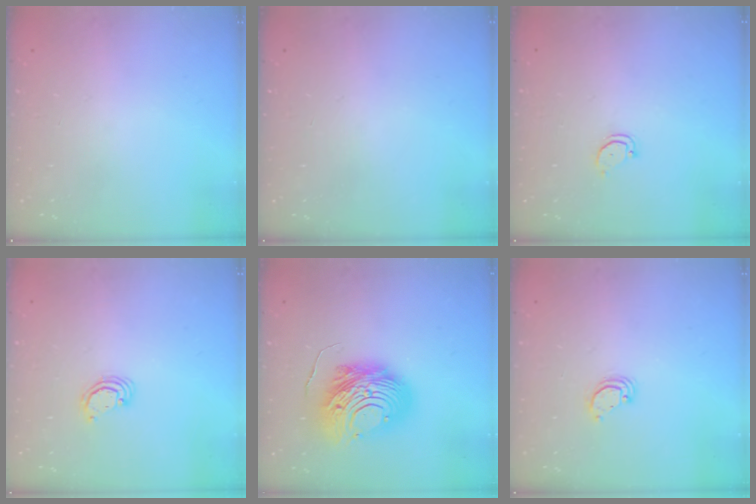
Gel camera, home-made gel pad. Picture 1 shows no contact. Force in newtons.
{"total": 0.0}
{"total": 2.5, "press": 2.5, "slide": 0.3}
{"total": 2.3, "press": 2.3, "slide": 0.2}
{"total": 14.9, "press": 14.8, "slide": 1.4}
{"total": 3.4, "press": 3.4, "slide": 0.2}